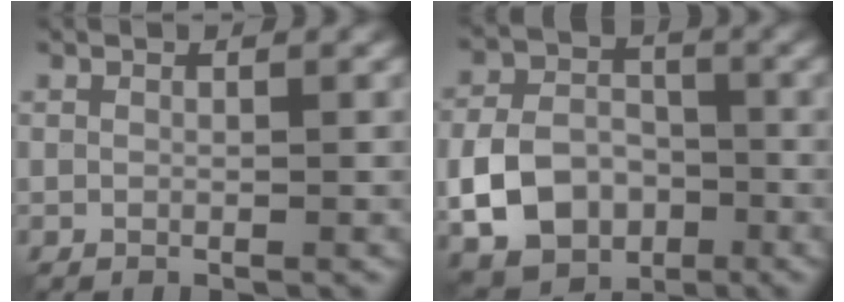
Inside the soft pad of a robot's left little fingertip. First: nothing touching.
{"total": 7.4, "force": [-2.4, 5.6, 4.2], "torque": [-0.076, -0.001, -0.052]}